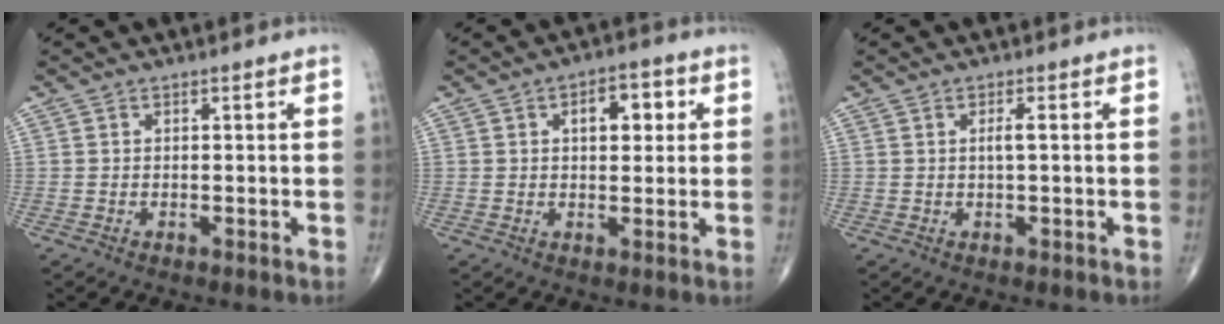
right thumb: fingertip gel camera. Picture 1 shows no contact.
{"total": 6.7, "force": [1.9, 3.7, 5.2], "torque": [-0.044, 0.005, 0.023]}
{"total": 1.6, "force": [0.2, 0.2, 1.5], "torque": [-0.034, 0.002, 0.004]}